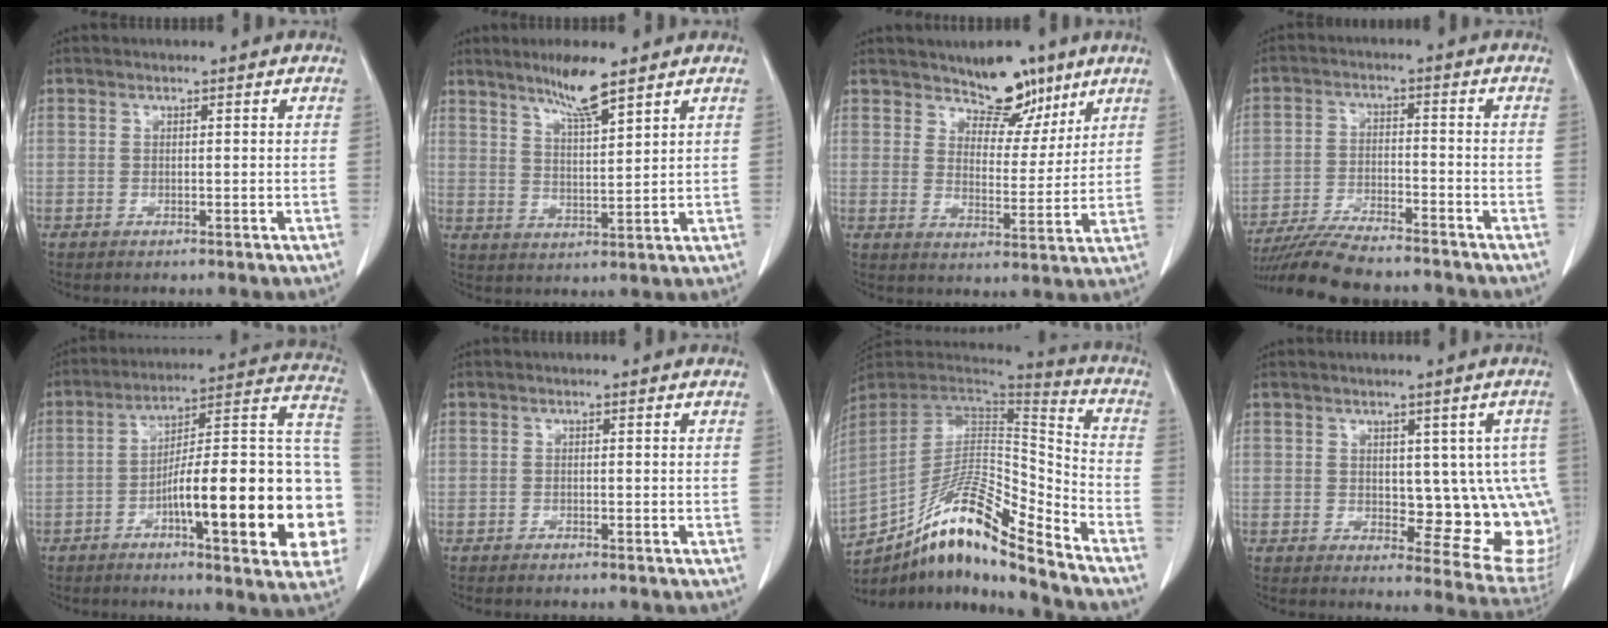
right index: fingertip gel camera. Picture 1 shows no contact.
{"total": 6.6, "force": [4.9, 0.1, 4.4], "torque": [-0.083, -0.005, 0.091]}
{"total": 7.4, "force": [5.8, 3.6, 2.9], "torque": [-0.031, -0.007, 0.092]}
{"total": 13.7, "force": [-12.4, 1.7, 5.6], "torque": [-0.092, -0.010, -0.193]}
{"total": 24.4, "force": [-6.5, 4.1, 23.1], "torque": [-0.250, 0.026, -0.084]}
{"total": 1.2, "force": [-1.1, 0.0, 0.5], "torque": [-0.006, 0.000, -0.011]}
{"total": 18.8, "force": [-14.1, 1.8, 12.3], "torque": [-0.237, 0.008, -0.254]}
{"total": 10.8, "force": [0.2, 5.3, 9.4], "torque": [-0.088, -0.004, 0.016]}